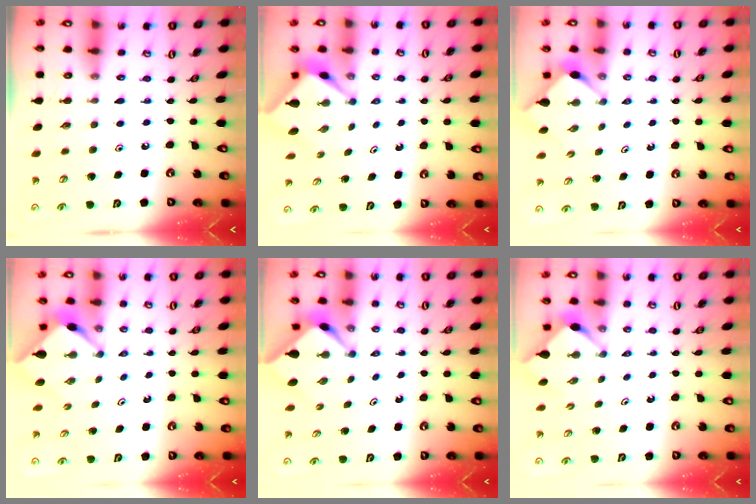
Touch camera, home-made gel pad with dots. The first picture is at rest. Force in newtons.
{"total": 2.6, "press": 2.6, "slide": 0.2}
{"total": 2.9, "press": 2.9, "slide": 0.3}
{"total": 2.7, "press": 2.7, "slide": 0.3}
{"total": 2.7, "press": 2.7, "slide": 0.3}
{"total": 2.8, "press": 2.7, "slide": 0.4}